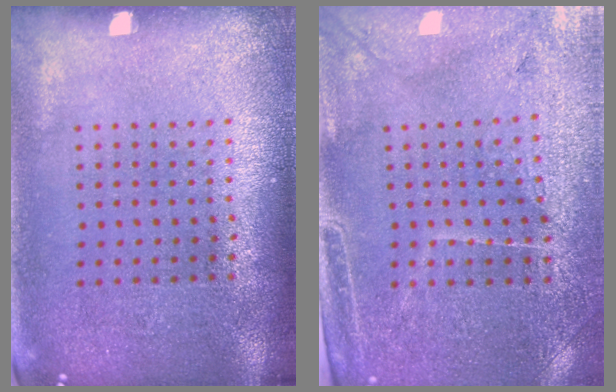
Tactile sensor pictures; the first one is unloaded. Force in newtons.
{"total": 3.3, "press": 3.1, "slide": 1.0}